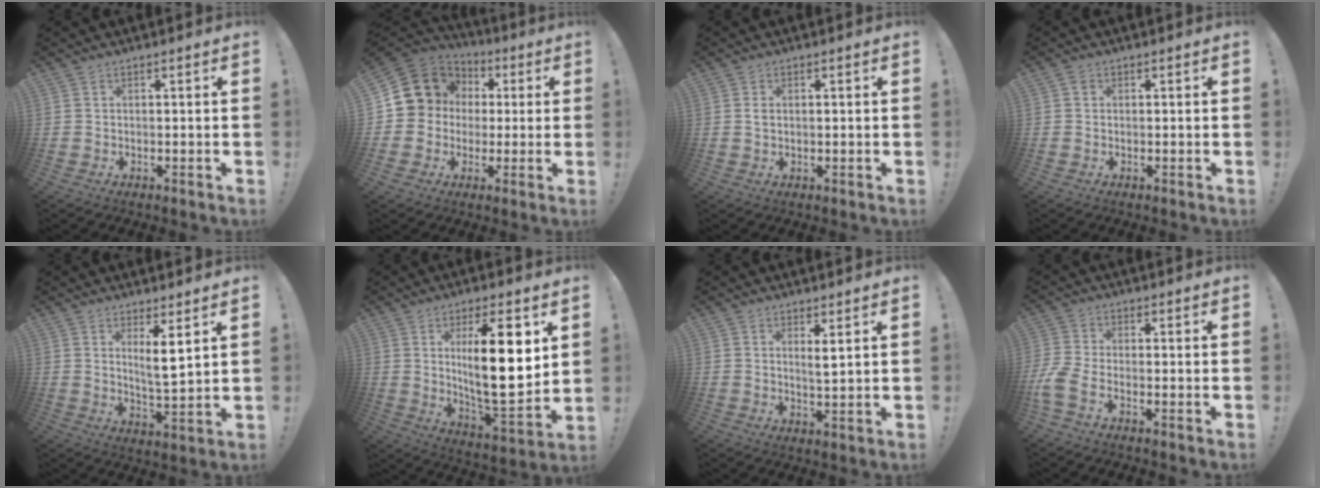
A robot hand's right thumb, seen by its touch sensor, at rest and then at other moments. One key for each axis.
{"total": 12.0, "fx": 2.8, "fy": 11.0, "fz": 3.7, "tx": -0.052, "ty": -0.008, "tz": 0.071}
{"total": 1.1, "fx": 0.4, "fy": 0.5, "fz": 0.8, "tx": -0.017, "ty": 0.002, "tz": 0.006}
{"total": 0.7, "fx": 0.1, "fy": 0.6, "fz": 0.2, "tx": -0.003, "ty": 0.003, "tz": 0.002}
{"total": 7.0, "fx": 3.4, "fy": 0.8, "fz": 6.0, "tx": -0.094, "ty": -0.024, "tz": 0.054}
{"total": 18.8, "fx": 5.1, "fy": 5.2, "fz": 17.3, "tx": -0.277, "ty": -0.033, "tz": 0.069}
{"total": 2.9, "fx": 1.6, "fy": 0.3, "fz": 2.4, "tx": -0.032, "ty": -0.014, "tz": 0.022}
{"total": 5.5, "fx": -2.4, "fy": 1.8, "fz": 4.7, "tx": -0.120, "ty": -0.013, "tz": -0.044}